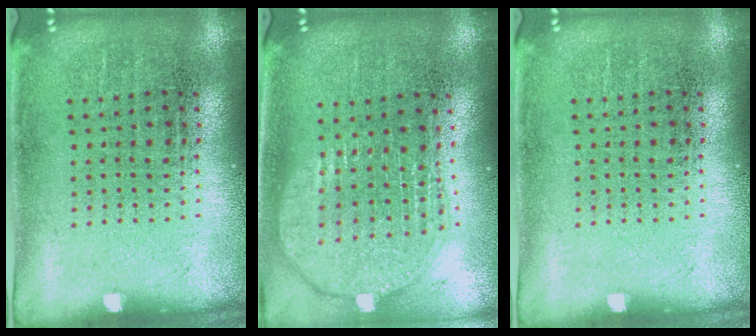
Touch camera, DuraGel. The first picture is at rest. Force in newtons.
{"total": 2.0, "press": 1.6, "slide": 1.1}
{"total": 0.0}